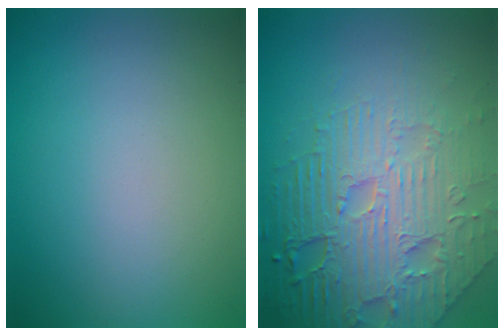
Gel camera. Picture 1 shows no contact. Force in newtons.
{"total": 8.6, "press": 6.2, "slide": 6.0}